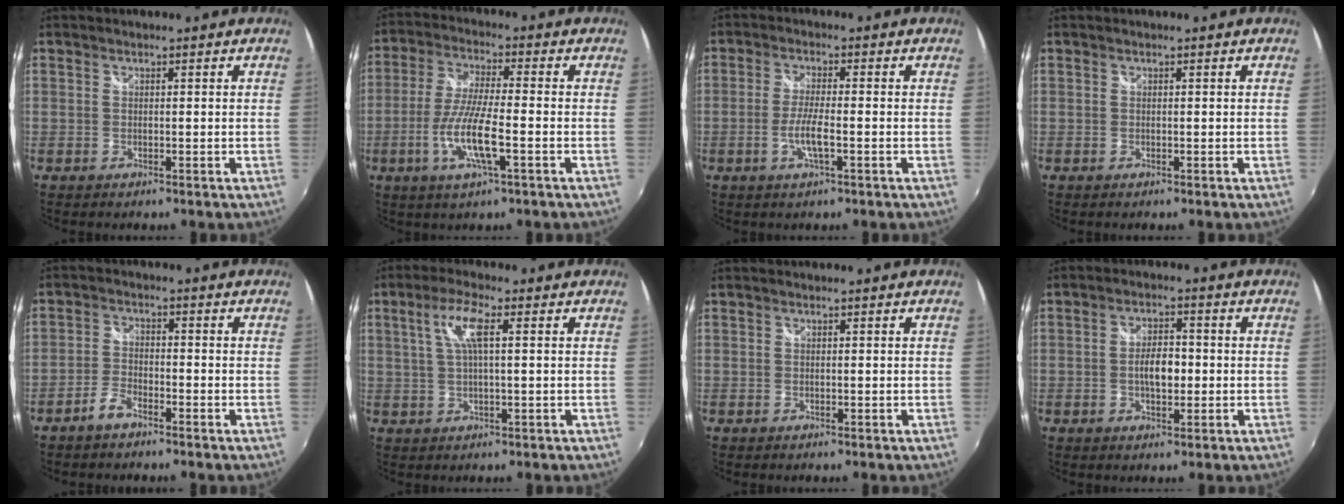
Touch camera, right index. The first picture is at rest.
{"total": 10.3, "force": [-3.4, 1.4, 9.6], "torque": [-0.196, -0.008, -0.067]}
{"total": 4.8, "force": [-1.7, 0.5, 4.5], "torque": [-0.092, -0.004, -0.033]}
{"total": 0.0}
{"total": 3.5, "force": [-2.8, 1.3, 1.7], "torque": [-0.050, 0.005, -0.057]}
{"total": 6.0, "force": [1.6, 1.1, 5.7], "torque": [-0.111, 0.007, 0.032]}
{"total": 0.0}
{"total": 5.1, "force": [-0.7, 2.5, 4.4], "torque": [-0.080, 0.004, -0.012]}